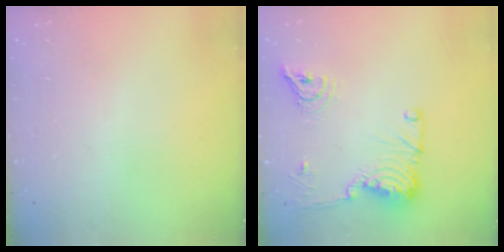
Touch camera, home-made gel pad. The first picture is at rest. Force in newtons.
{"total": 14.7, "press": 14.6, "slide": 2.1}